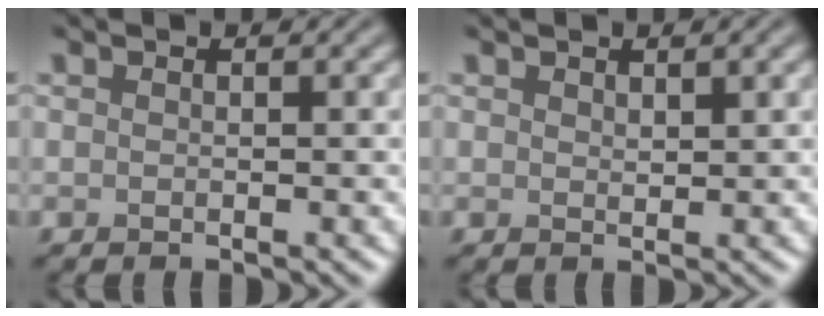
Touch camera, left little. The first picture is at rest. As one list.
[{"total": 1.0, "force": [0.7, 0.4, 0.6], "torque": [-0.011, -0.002, 0.014]}]